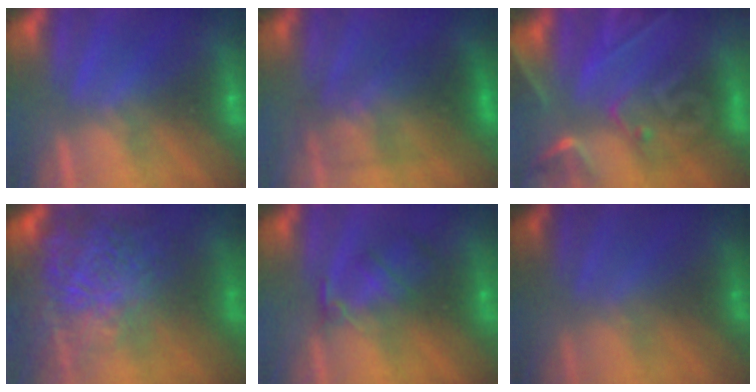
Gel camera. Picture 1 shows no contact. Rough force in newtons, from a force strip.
{"total": 2.9}
{"total": 7.2}
{"total": 9.9}
{"total": 2.4}
{"total": 1.7}